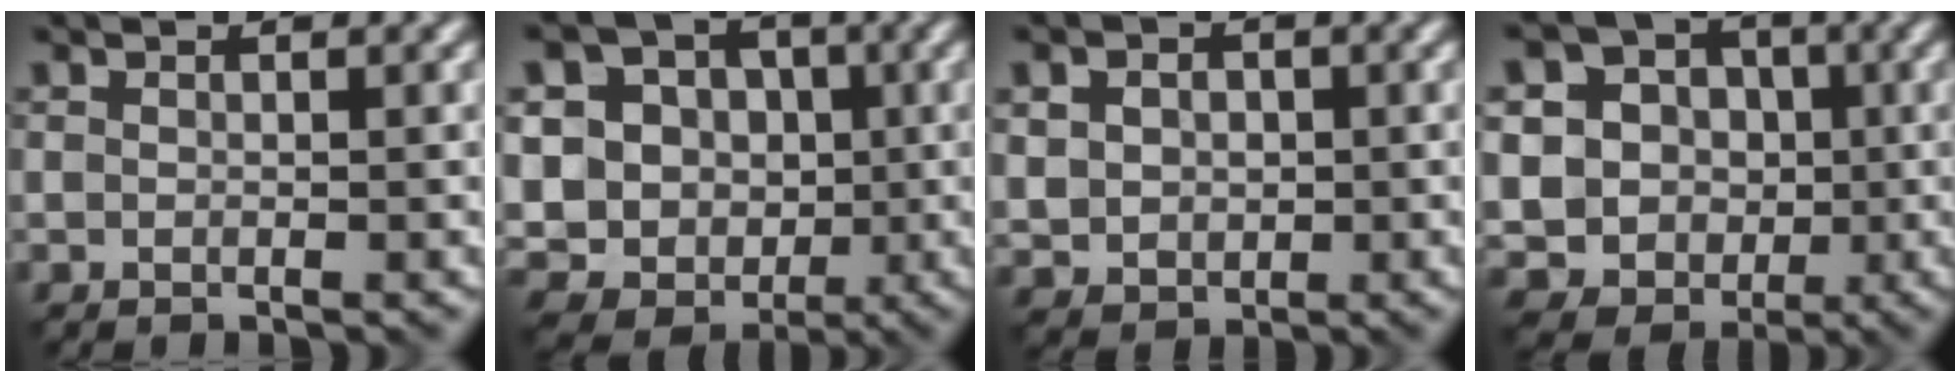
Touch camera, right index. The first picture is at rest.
{"total": 14.1, "force": [0.0, 13.0, 5.4], "torque": [-0.136, 0.026, -0.016]}
{"total": 3.8, "force": [0.6, 3.2, 1.8], "torque": [-0.044, 0.008, 0.005]}
{"total": 10.4, "force": [-0.4, 9.7, 3.7], "torque": [-0.093, 0.031, -0.030]}